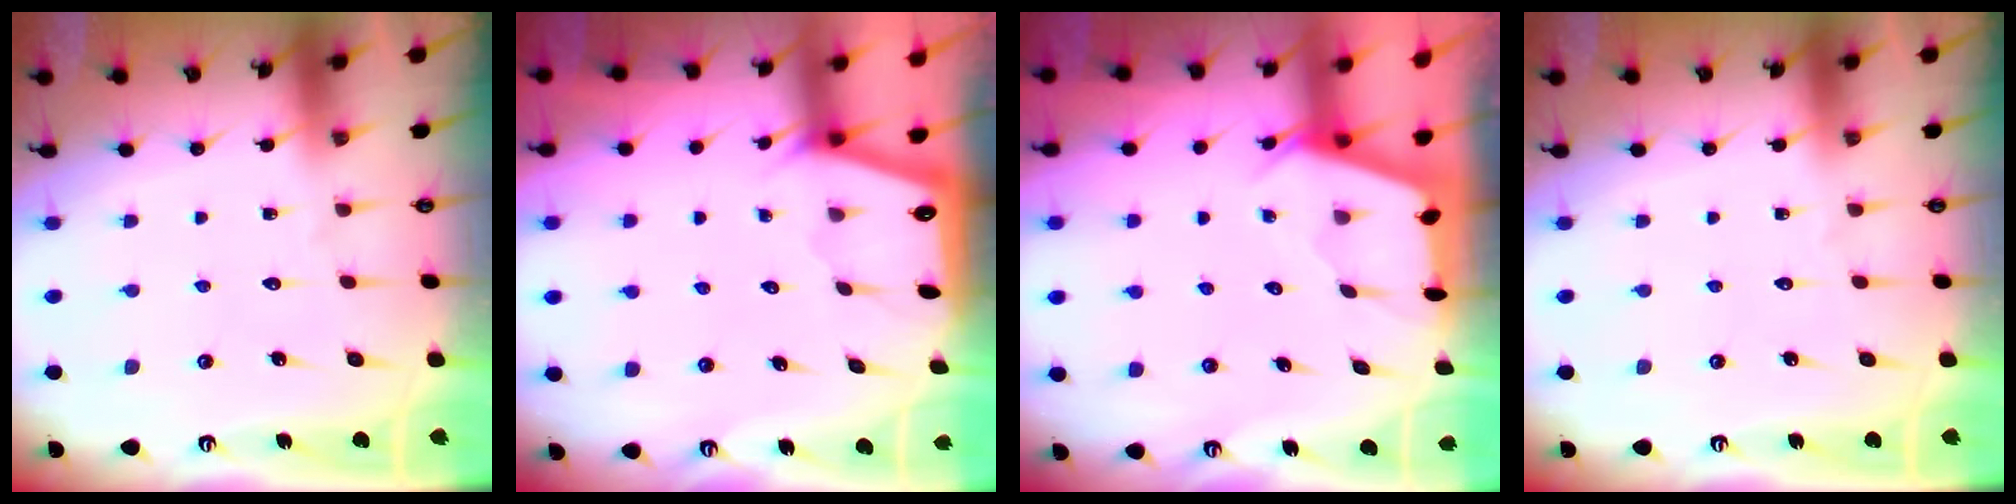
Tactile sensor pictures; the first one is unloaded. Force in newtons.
{"total": 1.3, "press": 1.3, "slide": 0.3}
{"total": 2.4, "press": 2.4, "slide": 0.3}
{"total": 0.0}